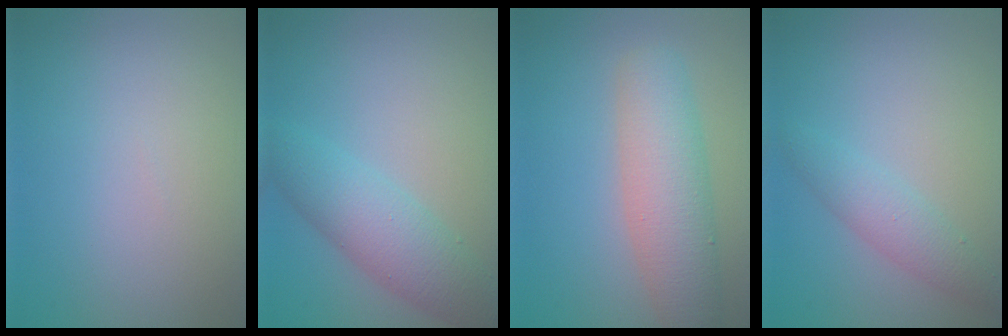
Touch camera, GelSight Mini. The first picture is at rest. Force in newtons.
{"total": 5.0, "press": 5.0, "slide": 0.1}
{"total": 5.5, "press": 5.5, "slide": 0.3}
{"total": 2.4, "press": 2.4, "slide": 0.1}